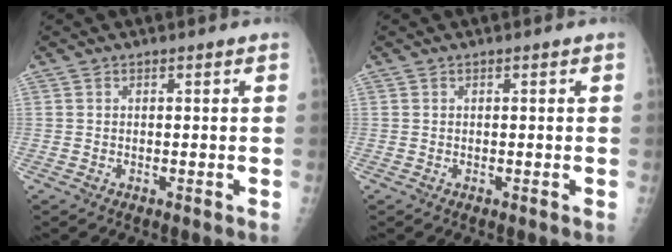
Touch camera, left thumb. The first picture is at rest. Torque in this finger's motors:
{"motor_torque": [-0.02, 0.02, 0.00, 0.00, 0.00]}